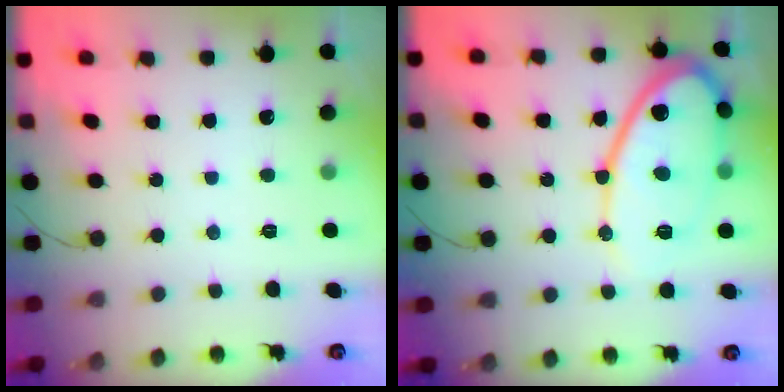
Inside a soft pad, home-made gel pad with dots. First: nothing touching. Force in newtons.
{"total": 16.6, "press": 16.6, "slide": 1.3}